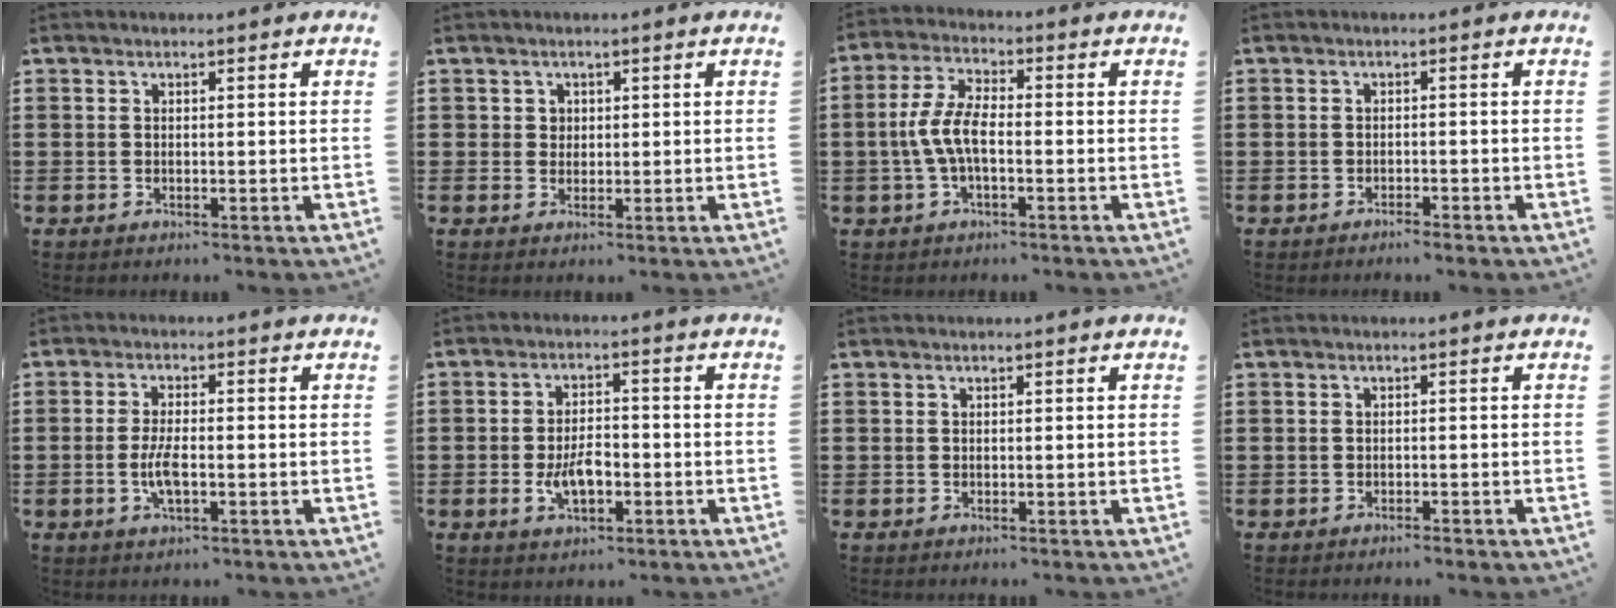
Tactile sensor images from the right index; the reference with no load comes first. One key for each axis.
{"total": 1.4, "fx": 0.3, "fy": 1.3, "fz": 0.3, "tx": -0.010, "ty": 0.006, "tz": 0.006}
{"total": 6.2, "fx": -1.4, "fy": 2.4, "fz": 5.6, "tx": -0.134, "ty": -0.006, "tz": -0.035}
{"total": 1.3, "fx": -1.2, "fy": 0.0, "fz": 0.3, "tx": -0.009, "ty": -0.002, "tz": -0.023}
{"total": 4.2, "fx": -1.1, "fy": 1.3, "fz": 3.8, "tx": -0.081, "ty": -0.001, "tz": -0.023}
{"total": 5.3, "fx": -1.6, "fy": 2.6, "fz": 4.3, "tx": -0.087, "ty": 0.002, "tz": -0.029}
{"total": 0.0}
{"total": 0.8, "fx": -0.8, "fy": -0.1, "fz": 0.1, "tx": -0.004, "ty": -0.003, "tz": -0.016}